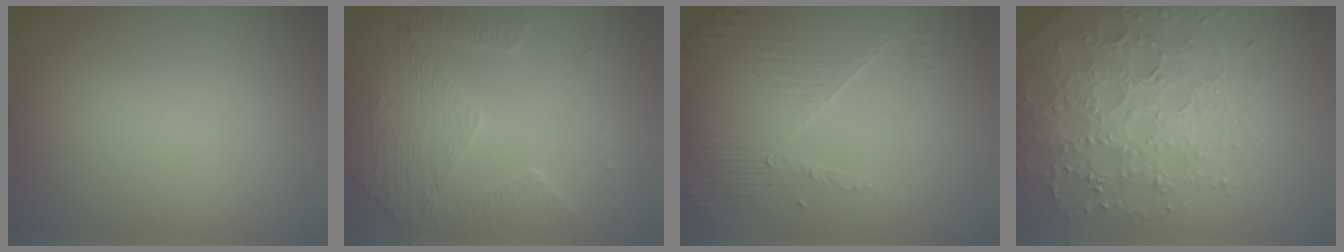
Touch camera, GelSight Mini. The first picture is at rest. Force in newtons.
{"total": 5.0, "press": 3.7, "slide": 3.4}
{"total": 3.9, "press": 3.7, "slide": 1.3}
{"total": 4.9, "press": 4.7, "slide": 1.3}